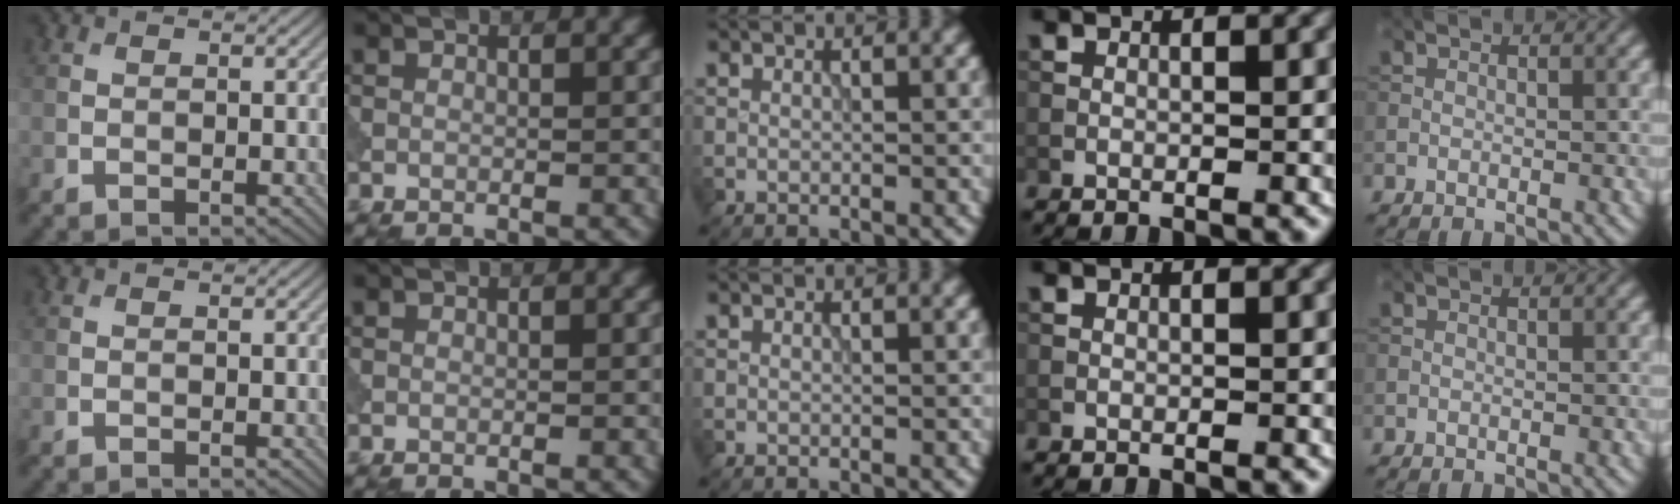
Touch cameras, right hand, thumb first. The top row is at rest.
{}